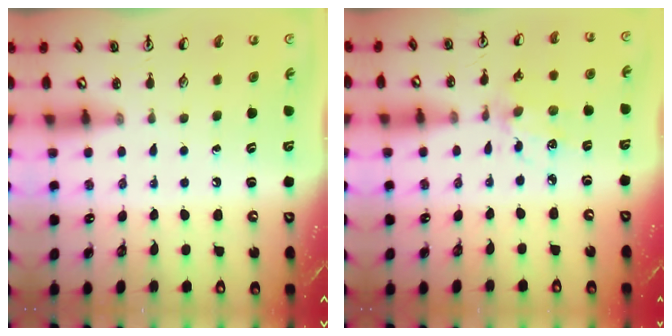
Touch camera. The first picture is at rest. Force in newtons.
{"total": 5.7, "press": 5.6, "slide": 0.6}